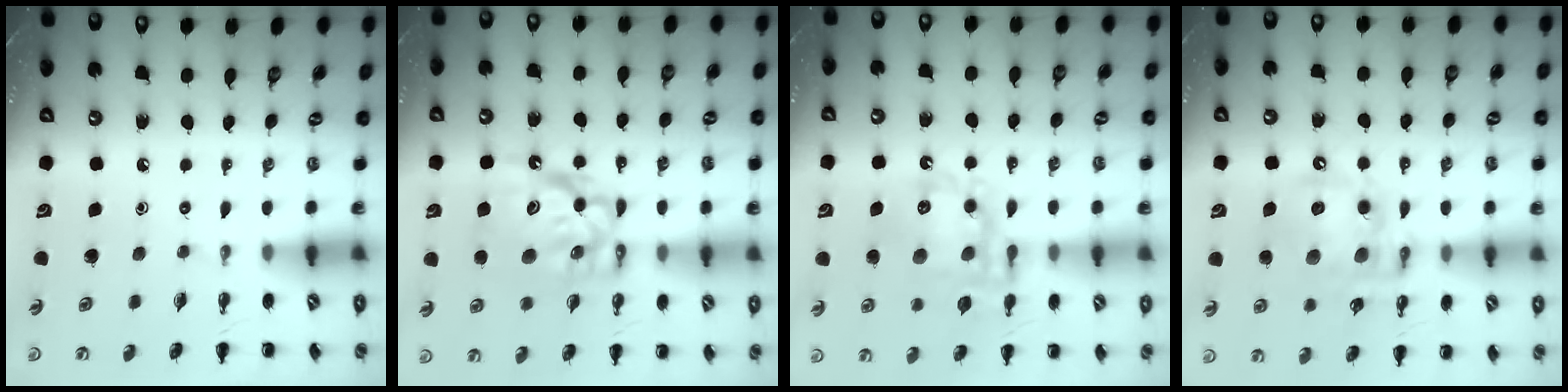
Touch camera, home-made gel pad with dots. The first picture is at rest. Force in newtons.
{"total": 11.3, "press": 10.8, "slide": 3.3}
{"total": 15.9, "press": 15.5, "slide": 3.5}
{"total": 15.1, "press": 14.8, "slide": 3.2}